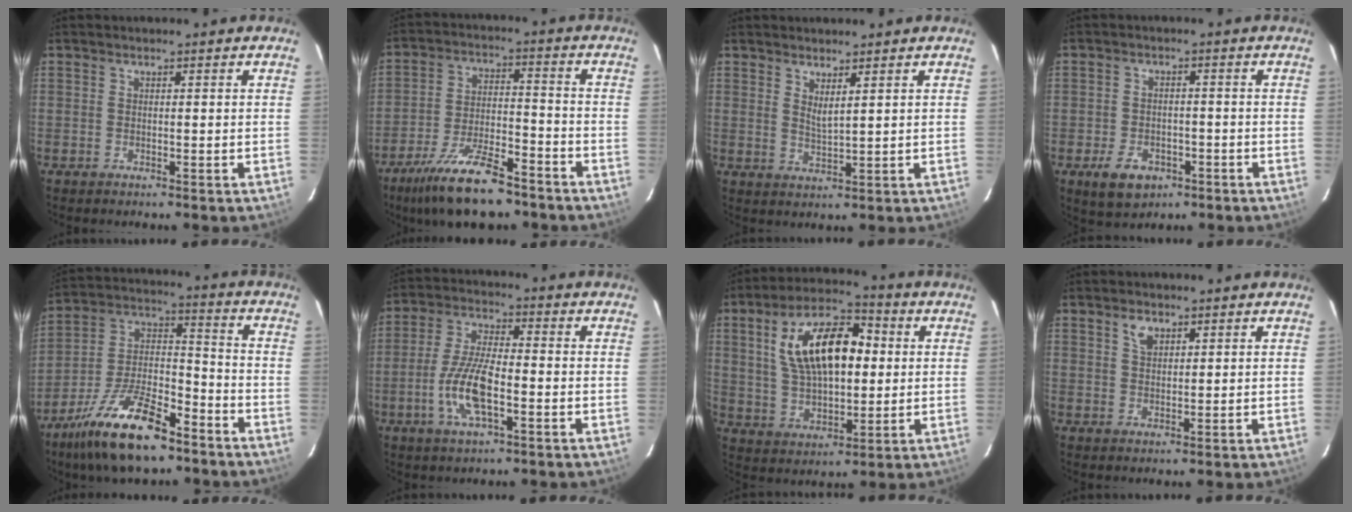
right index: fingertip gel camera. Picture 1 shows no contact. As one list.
[{"total": 16.2, "force": [-12.4, 4.9, 9.2], "torque": [-0.188, -0.015, -0.207]}, {"total": 2.9, "force": [1.9, 0.4, 2.1], "torque": [-0.038, -0.007, 0.031]}, {"total": 7.1, "force": [-3.5, 5.1, 3.4], "torque": [-0.081, 0.006, -0.045]}, {"total": 19.3, "force": [-12.7, 7.0, 12.7], "torque": [-0.253, -0.004, -0.224]}, {"total": 10.2, "force": [-3.4, 3.0, 9.1], "torque": [-0.191, -0.001, -0.068]}, {"total": 17.1, "force": [3.6, 8.5, 14.4], "torque": [-0.262, 0.027, 0.067]}, {"total": 2.8, "force": [1.6, 1.7, 1.6], "torque": [-0.026, 0.007, 0.031]}]